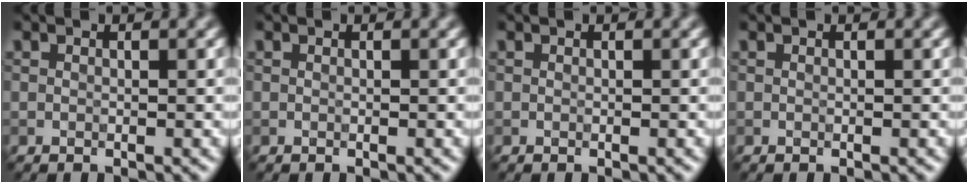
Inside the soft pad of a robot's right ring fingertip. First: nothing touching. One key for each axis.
{"total": 0.0}
{"total": 0.0}
{"total": 0.0}